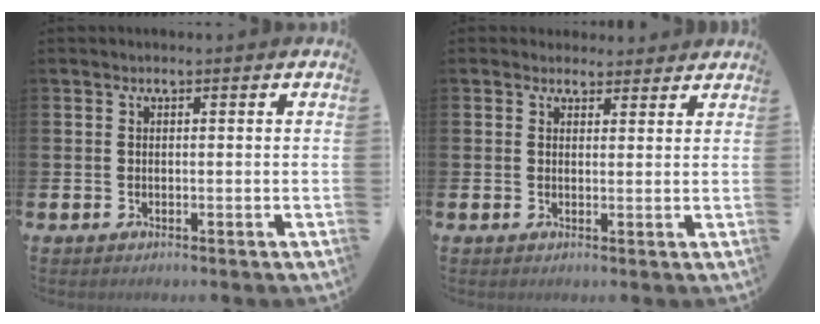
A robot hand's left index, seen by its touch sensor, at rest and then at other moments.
{"total": 2.5, "force": [2.3, 0.9, -0.2], "torque": [0.009, -0.010, 0.040]}